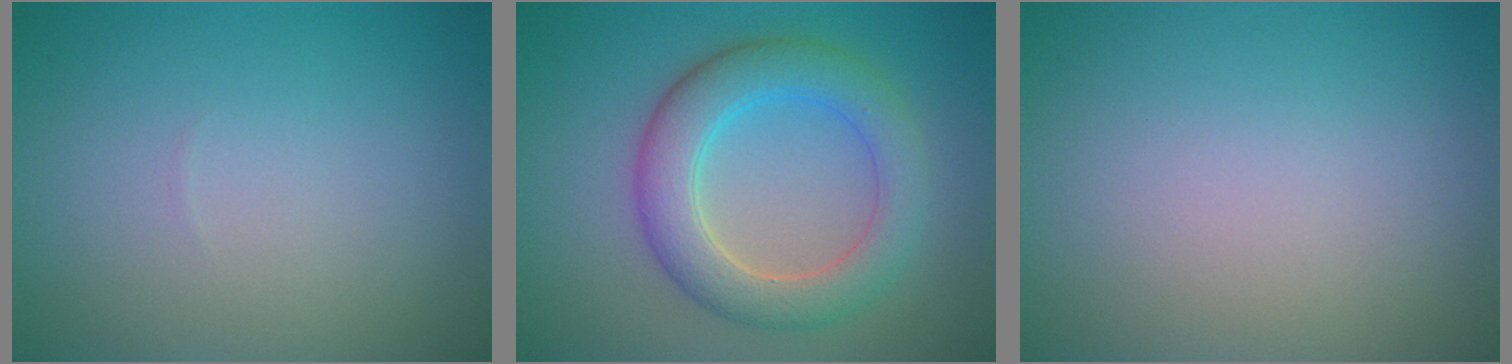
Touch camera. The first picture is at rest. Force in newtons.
{"total": 5.7, "press": 5.7, "slide": 0.1}
{"total": 0.0}